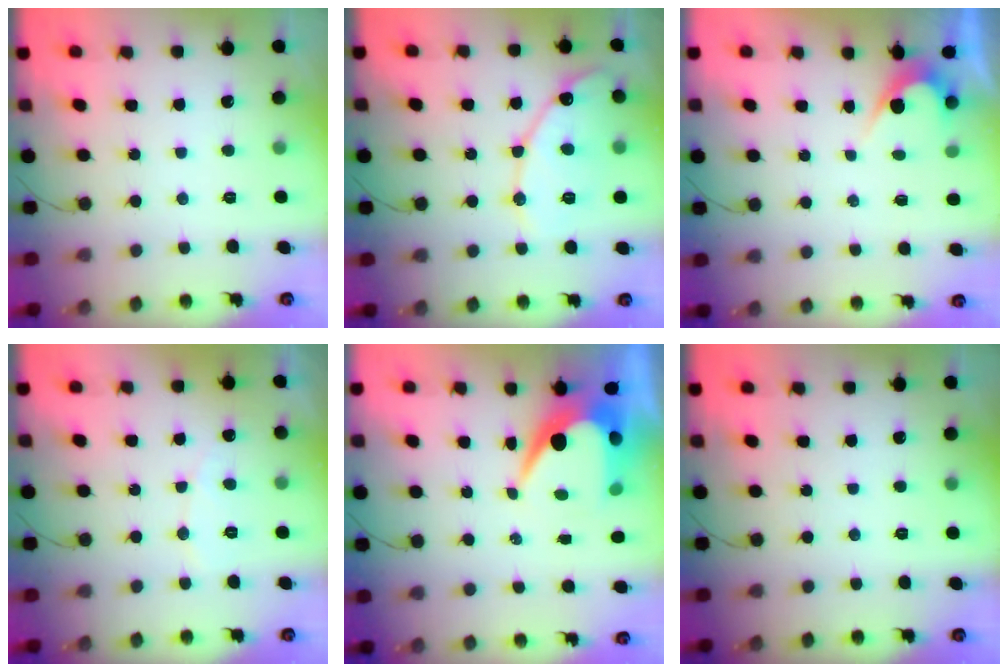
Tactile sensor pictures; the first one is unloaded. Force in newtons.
{"total": 13.3, "press": 13.3, "slide": 1.0}
{"total": 3.4, "press": 3.4, "slide": 0.3}
{"total": 3.9, "press": 3.9, "slide": 0.2}
{"total": 8.9, "press": 8.9, "slide": 0.4}
{"total": 0.0}